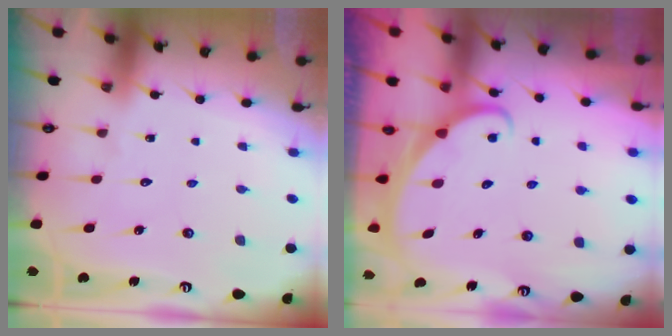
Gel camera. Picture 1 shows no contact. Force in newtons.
{"total": 2.4, "press": 2.4, "slide": 0.3}